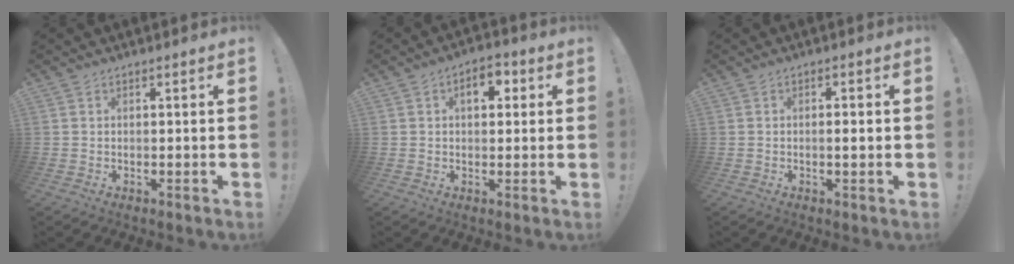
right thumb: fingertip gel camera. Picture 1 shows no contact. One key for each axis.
{"total": 6.1, "fx": 1.6, "fy": 3.6, "fz": 4.6, "tx": -0.051, "ty": 0.002, "tz": 0.020}
{"total": 2.0, "fx": -0.3, "fy": 0.2, "fz": 1.9, "tx": -0.018, "ty": -0.006, "tz": -0.011}